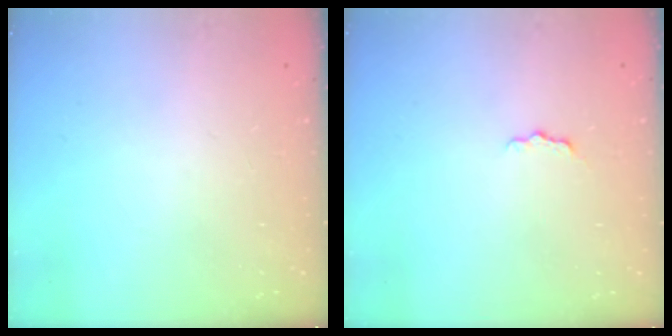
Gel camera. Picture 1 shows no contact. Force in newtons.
{"total": 3.0, "press": 3.0, "slide": 0.1}